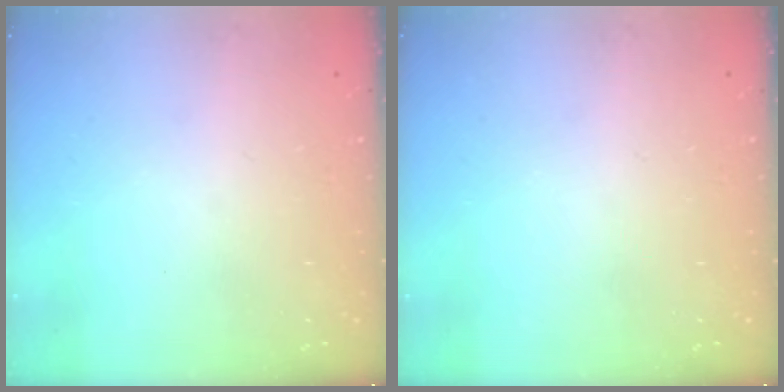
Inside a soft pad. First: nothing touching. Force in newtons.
{"total": 0.0}